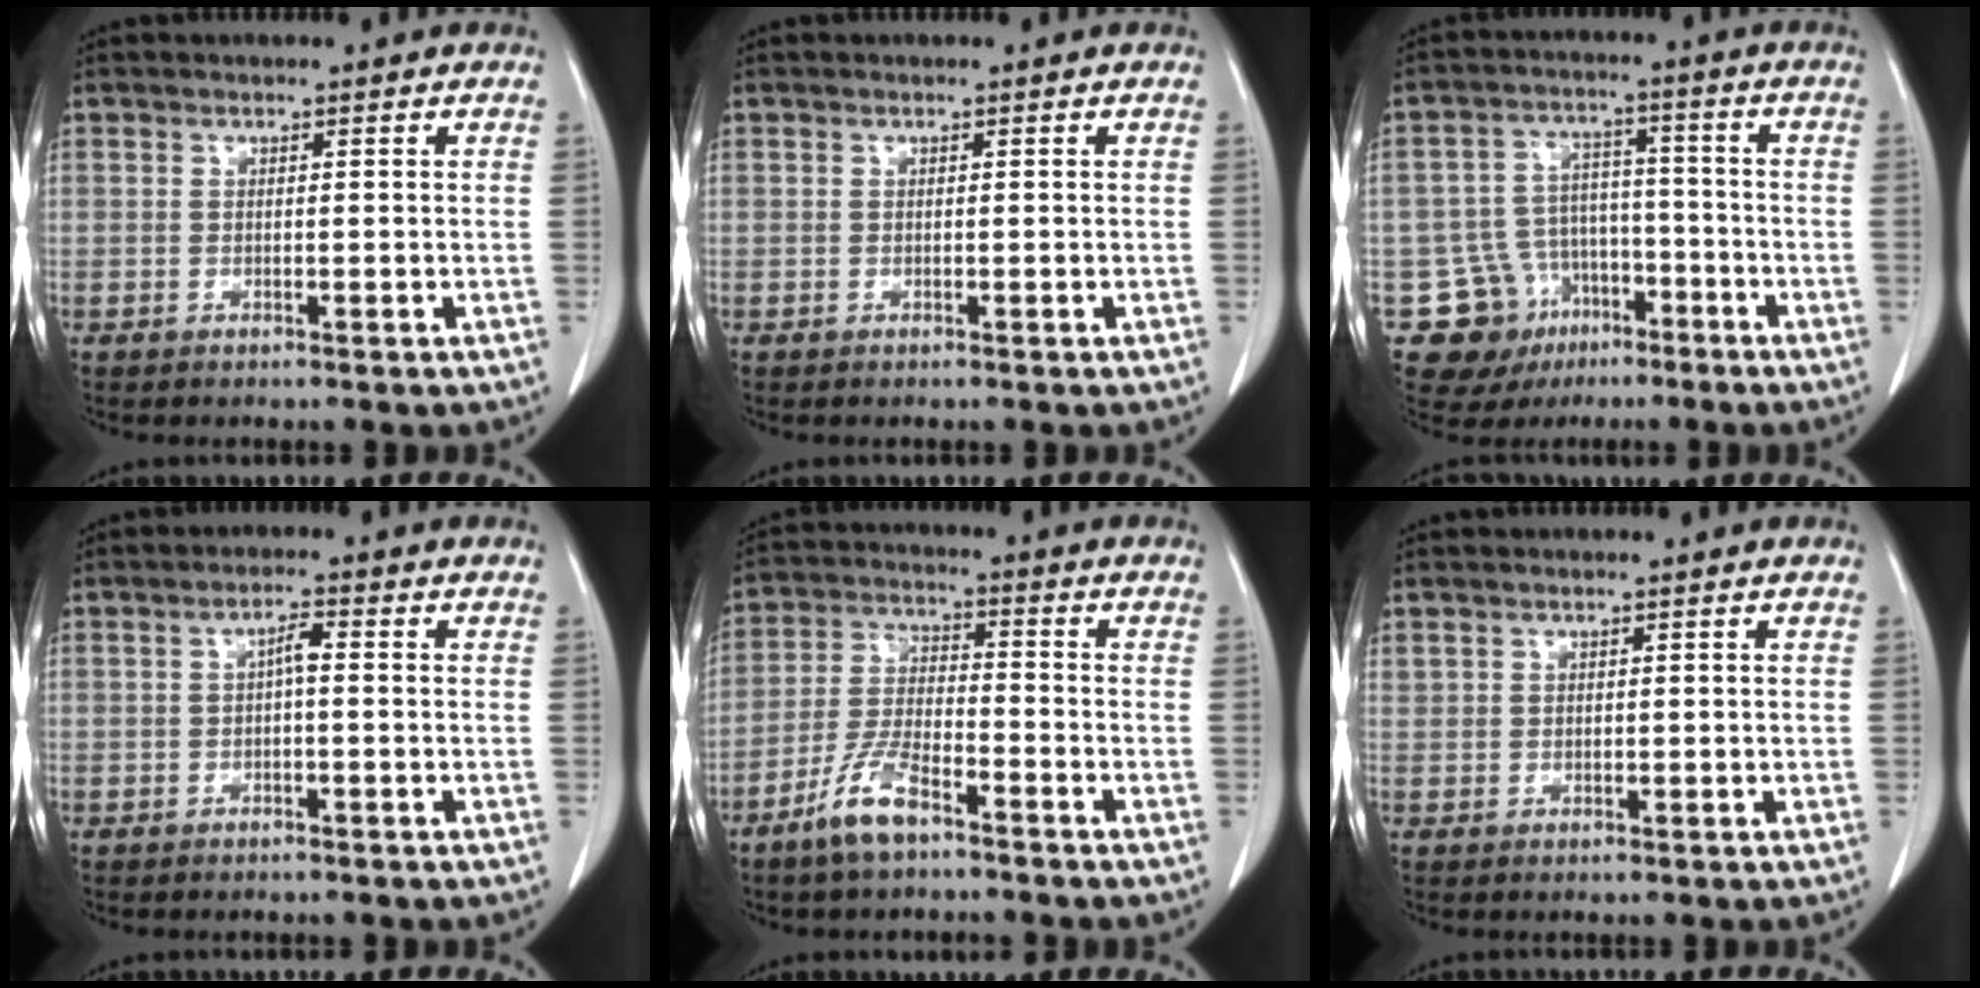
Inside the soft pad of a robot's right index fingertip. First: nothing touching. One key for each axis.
{"total": 0.0}
{"total": 12.2, "fx": -6.2, "fy": 10.0, "fz": 2.8, "tx": -0.054, "ty": 0.044, "tz": -0.086}
{"total": 2.2, "fx": 0.0, "fy": 0.5, "fz": 2.2, "tx": -0.039, "ty": 0.008, "tz": 0.000}
{"total": 7.7, "fx": -5.3, "fy": 2.0, "fz": 5.2, "tx": -0.114, "ty": -0.006, "tz": -0.106}
{"total": 0.9, "fx": 0.7, "fy": 0.6, "fz": 0.2, "tx": 0.002, "ty": 0.003, "tz": 0.014}